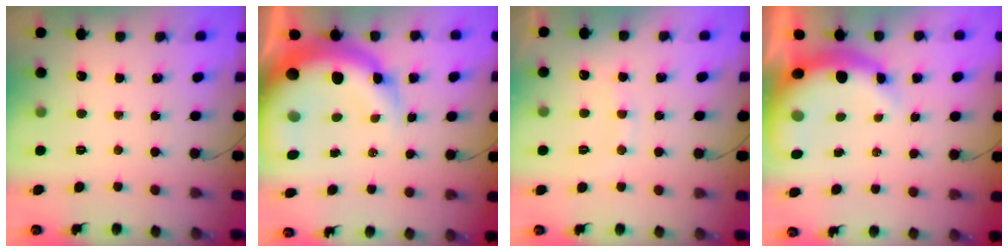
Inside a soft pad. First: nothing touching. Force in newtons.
{"total": 21.3, "press": 20.7, "slide": 5.4}
{"total": 8.0, "press": 7.9, "slide": 1.0}
{"total": 11.5, "press": 11.1, "slide": 2.7}